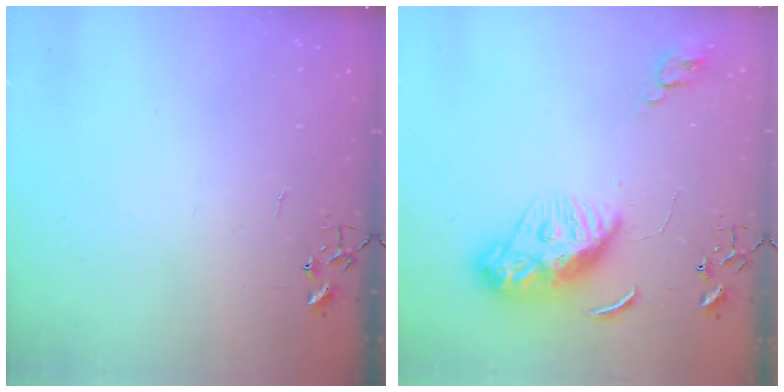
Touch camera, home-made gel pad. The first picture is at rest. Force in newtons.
{"total": 11.9, "press": 11.9, "slide": 0.9}